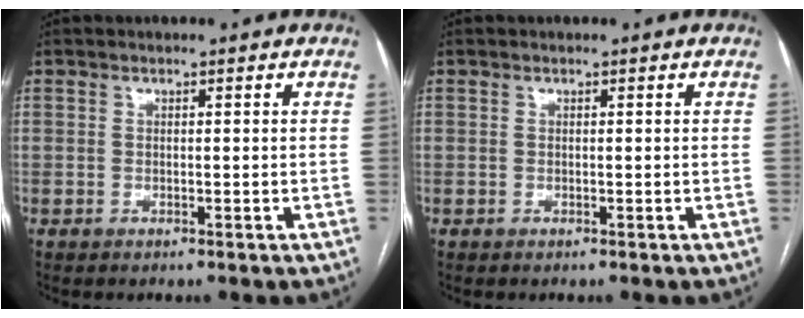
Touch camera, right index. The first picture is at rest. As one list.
[{"total": 0.0}]